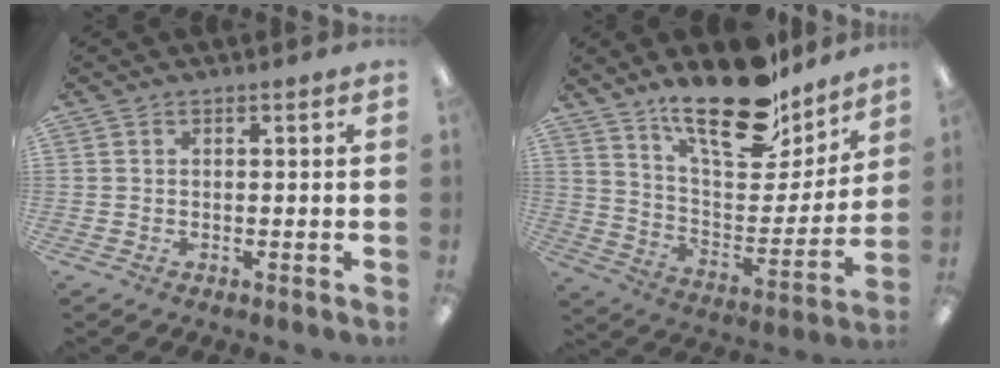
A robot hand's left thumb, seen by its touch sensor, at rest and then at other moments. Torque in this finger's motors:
{"motor_torque": [0.36, 0.29, 1.47, -1.30, 0.22]}